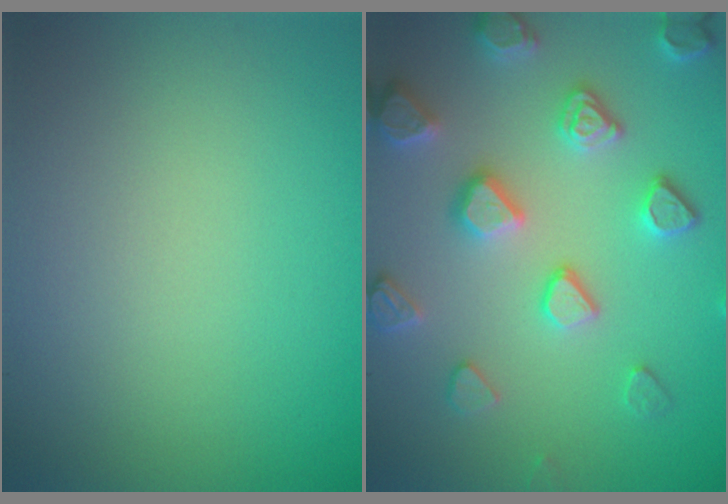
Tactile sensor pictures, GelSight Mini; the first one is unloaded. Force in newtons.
{"total": 4.4, "press": 4.4, "slide": 0.4}